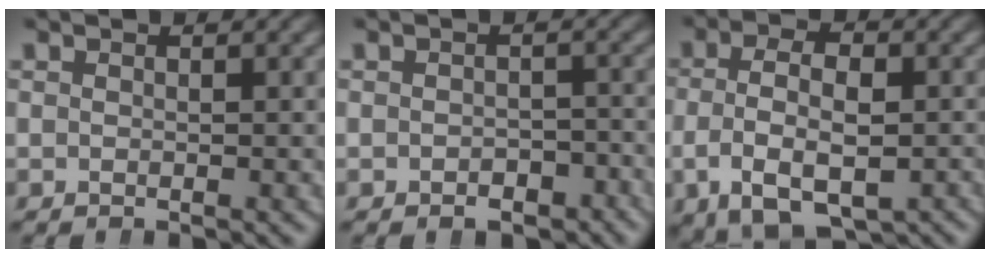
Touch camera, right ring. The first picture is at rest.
{"total": 1.8, "force": [-1.7, 0.6, 0.1], "torque": [0.008, -0.004, -0.029]}
{"total": 8.4, "force": [-2.6, 5.3, 5.9], "torque": [-0.119, -0.028, -0.025]}